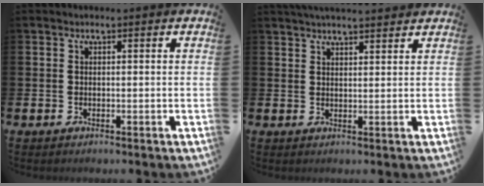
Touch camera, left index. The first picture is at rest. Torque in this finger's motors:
{"motor_torque": [0.57, -1.56, 0.65, 0.20]}